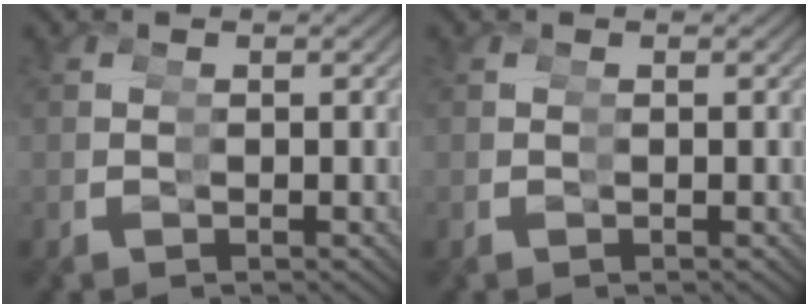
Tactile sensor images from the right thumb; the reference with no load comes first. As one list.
[{"total": 0.0}]